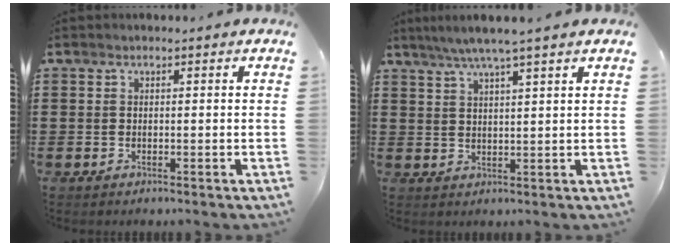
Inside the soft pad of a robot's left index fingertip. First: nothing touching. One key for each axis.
{"total": 4.4, "fx": 3.5, "fy": -0.6, "fz": 2.5, "tx": -0.058, "ty": -0.008, "tz": 0.061}